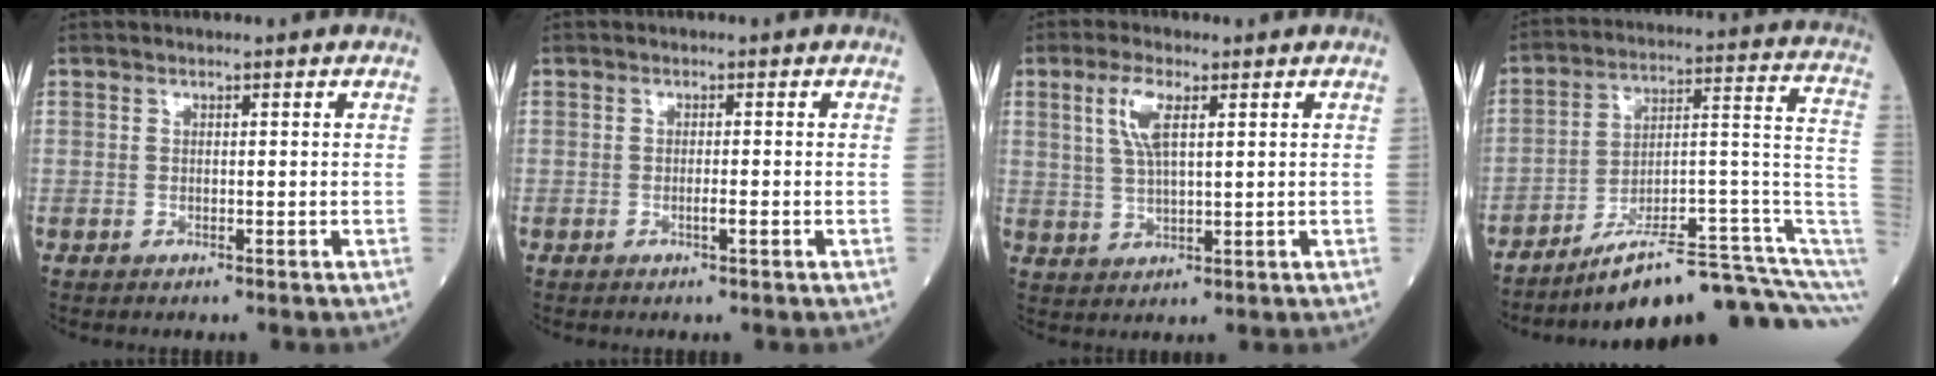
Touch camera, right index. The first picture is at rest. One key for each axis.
{"total": 1.2, "fx": -0.5, "fy": 0.0, "fz": 1.1, "tx": -0.021, "ty": -0.001, "tz": -0.008}
{"total": 5.5, "fx": 2.2, "fy": 1.4, "fz": 4.9, "tx": -0.107, "ty": 0.008, "tz": 0.048}
{"total": 17.5, "fx": -12.5, "fy": 0.6, "fz": 12.3, "tx": -0.118, "ty": 0.066, "tz": -0.189}